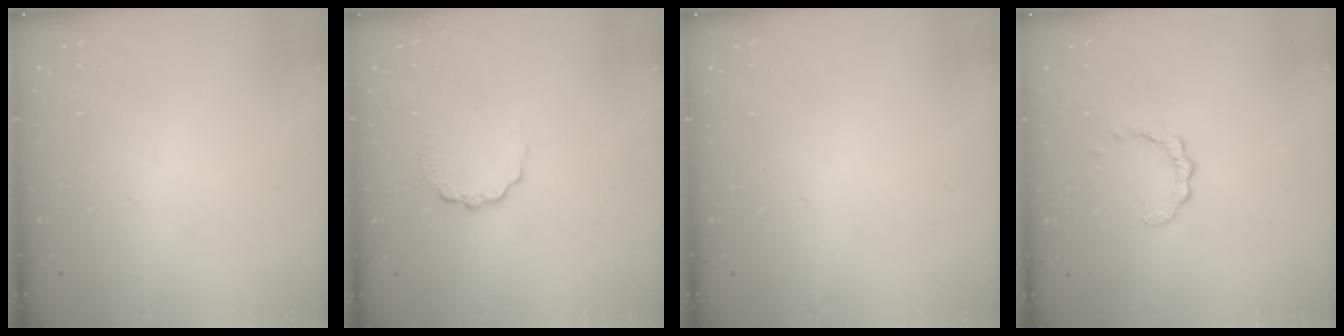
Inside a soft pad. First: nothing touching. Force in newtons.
{"total": 2.7, "press": 2.7, "slide": 0.3}
{"total": 0.0}
{"total": 2.6, "press": 2.5, "slide": 0.3}